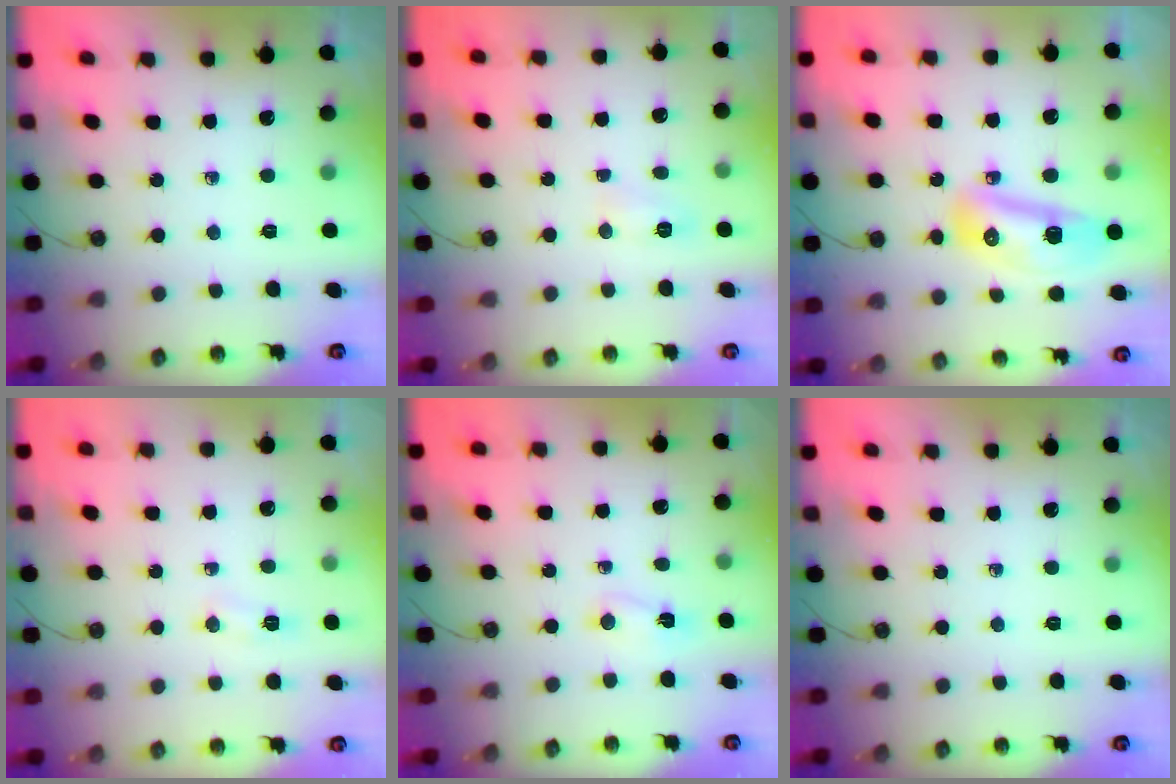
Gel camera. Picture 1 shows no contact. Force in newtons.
{"total": 7.1, "press": 7.0, "slide": 0.8}
{"total": 10.8, "press": 10.7, "slide": 1.2}
{"total": 4.5, "press": 4.4, "slide": 0.6}
{"total": 2.8, "press": 2.7, "slide": 0.5}
{"total": 0.0}